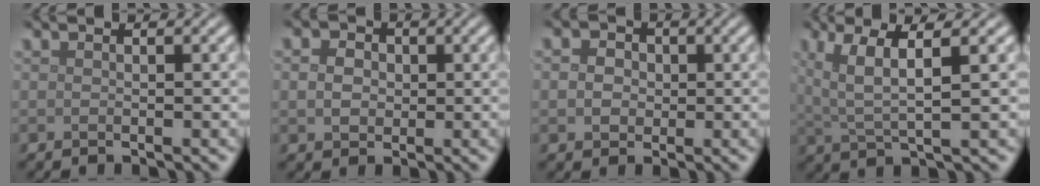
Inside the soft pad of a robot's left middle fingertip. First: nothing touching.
{"total": 3.4, "force": [0.7, 2.8, 1.8], "torque": [-0.029, 0.009, -0.003]}
{"total": 3.9, "force": [1.0, 3.2, 1.9], "torque": [-0.020, 0.021, -0.008]}
{"total": 4.7, "force": [1.9, 1.1, 4.2], "torque": [-0.082, 0.001, 0.039]}